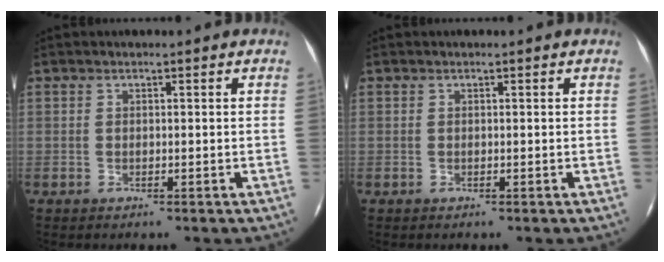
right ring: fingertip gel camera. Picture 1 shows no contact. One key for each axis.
{"total": 0.0}